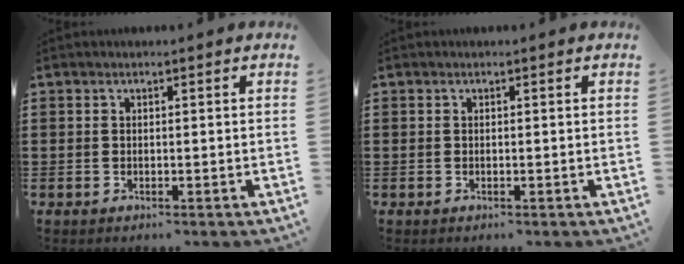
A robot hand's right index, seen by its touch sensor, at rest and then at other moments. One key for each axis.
{"total": 0.0}